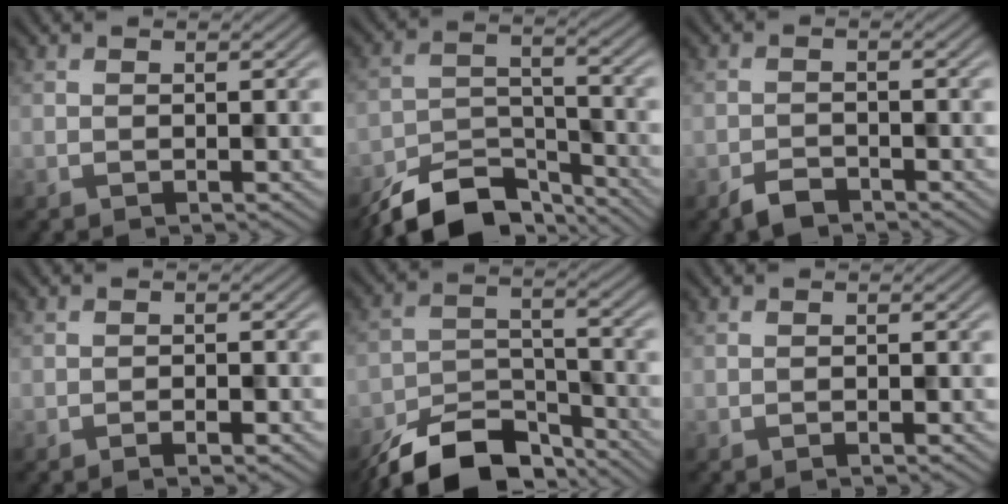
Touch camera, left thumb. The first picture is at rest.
{"total": 10.4, "force": [-8.5, 3.8, 4.5], "torque": [-0.080, -0.006, -0.161]}
{"total": 2.4, "force": [-2.0, 1.0, 1.0], "torque": [-0.018, -0.001, -0.042]}
{"total": 1.7, "force": [-1.0, 0.5, 1.3], "torque": [-0.018, 0.001, -0.015]}
{"total": 11.8, "force": [-9.5, 4.7, 5.2], "torque": [-0.095, -0.011, -0.170]}
{"total": 0.5, "force": [-0.3, 0.1, 0.4], "torque": [-0.006, 0.000, -0.004]}